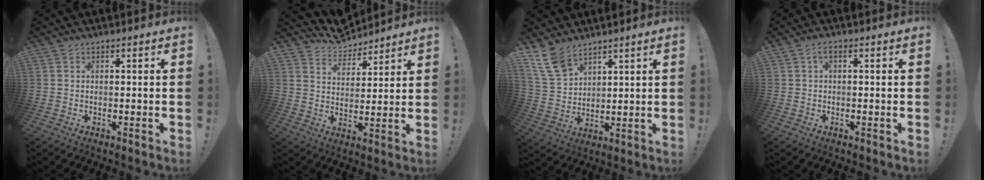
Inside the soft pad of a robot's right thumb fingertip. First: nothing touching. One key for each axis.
{"total": 7.8, "fx": 7.1, "fy": 3.2, "fz": 0.8, "tx": -0.032, "ty": -0.058, "tz": 0.137}
{"total": 10.5, "fx": 7.8, "fy": 5.4, "fz": 4.5, "tx": -0.092, "ty": -0.039, "tz": 0.157}
{"total": 1.6, "fx": -0.3, "fy": 0.3, "fz": 1.6, "tx": -0.037, "ty": 0.006, "tz": -0.005}